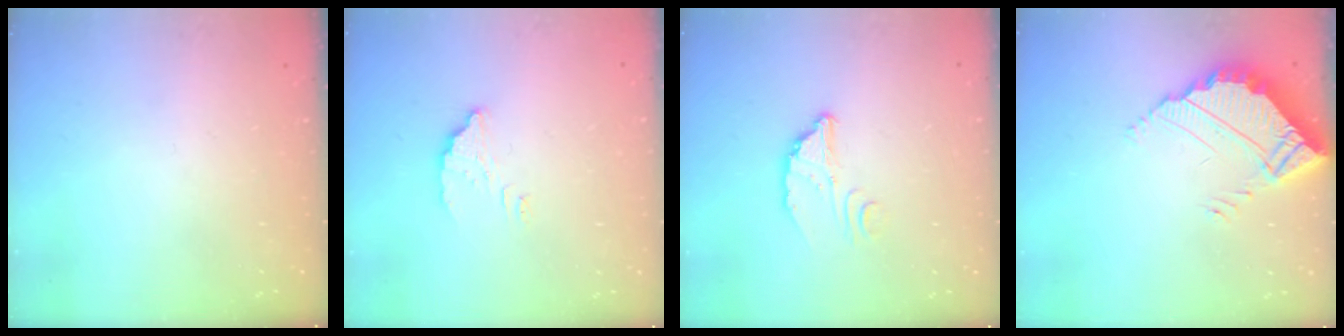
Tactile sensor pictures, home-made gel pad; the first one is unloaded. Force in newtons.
{"total": 3.9, "press": 3.9, "slide": 0.3}
{"total": 3.8, "press": 3.8, "slide": 0.2}
{"total": 5.7, "press": 5.7, "slide": 0.5}